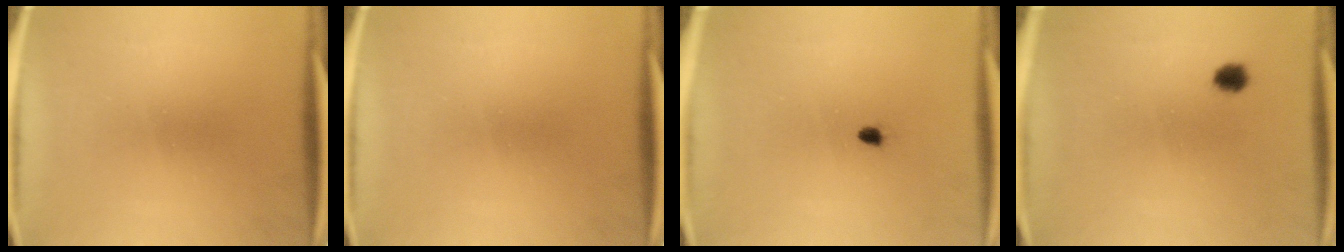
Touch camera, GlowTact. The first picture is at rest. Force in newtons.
{"total": 0.0}
{"total": 1.0}
{"total": 2.1}